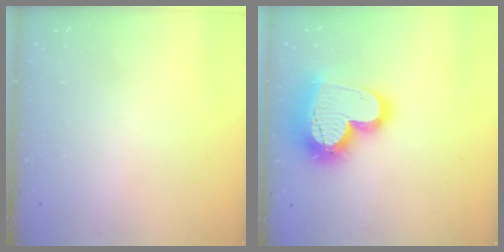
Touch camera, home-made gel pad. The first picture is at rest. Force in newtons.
{"total": 21.6, "press": 21.5, "slide": 1.7}